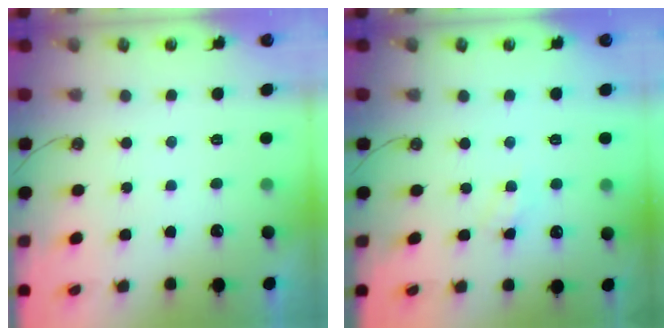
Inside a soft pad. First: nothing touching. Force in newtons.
{"total": 3.1, "press": 3.1, "slide": 0.5}